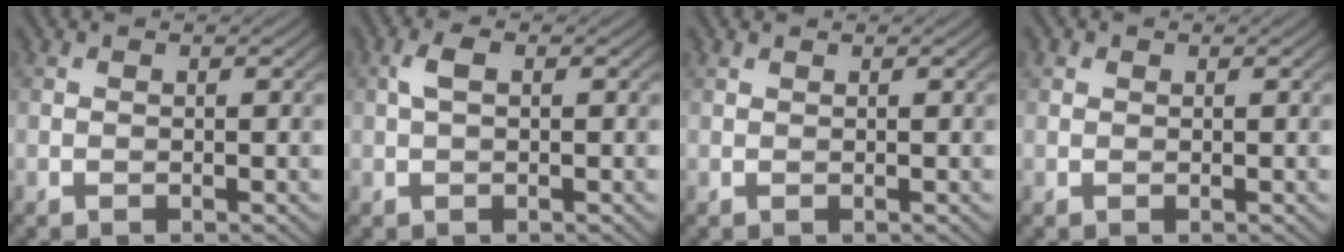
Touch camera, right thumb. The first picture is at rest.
{"total": 1.9, "force": [0.4, 0.8, 1.7], "torque": [-0.040, 0.008, 0.003]}
{"total": 0.5, "force": [0.5, 0.1, 0.1], "torque": [-0.003, 0.001, 0.011]}
{"total": 0.7, "force": [0.4, 0.5, 0.2], "torque": [-0.002, 0.000, 0.007]}